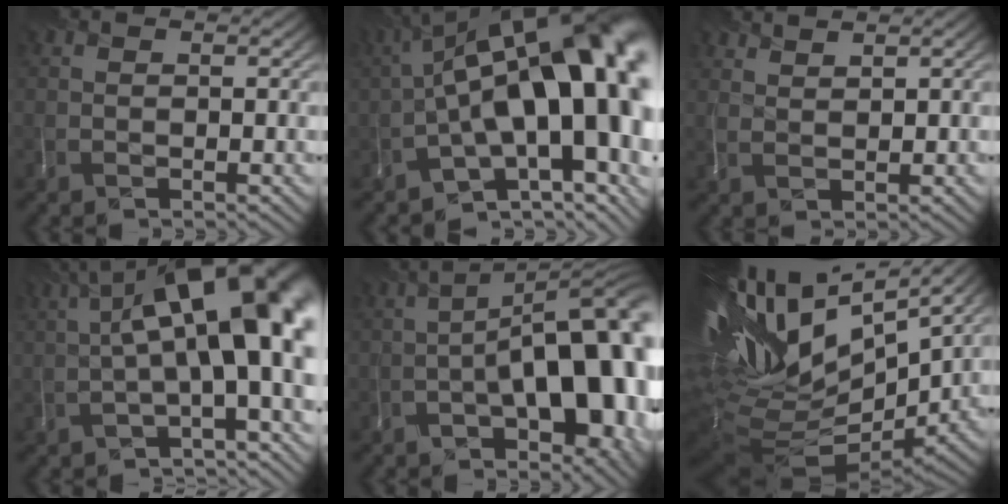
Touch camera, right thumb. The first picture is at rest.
{"total": 20.9, "force": [-1.5, 9.1, 18.7], "torque": [-0.225, 0.018, -0.020]}
{"total": 2.3, "force": [2.3, 0.4, 0.1], "torque": [-0.005, 0.004, 0.046]}
{"total": 16.7, "force": [2.2, 5.9, 15.4], "torque": [-0.224, 0.032, 0.044]}
{"total": 17.7, "force": [-3.5, 7.7, 15.5], "torque": [-0.181, 0.020, -0.047]}
{"total": 18.6, "force": [7.5, 8.8, 14.5], "torque": [-0.256, 0.021, 0.172]}